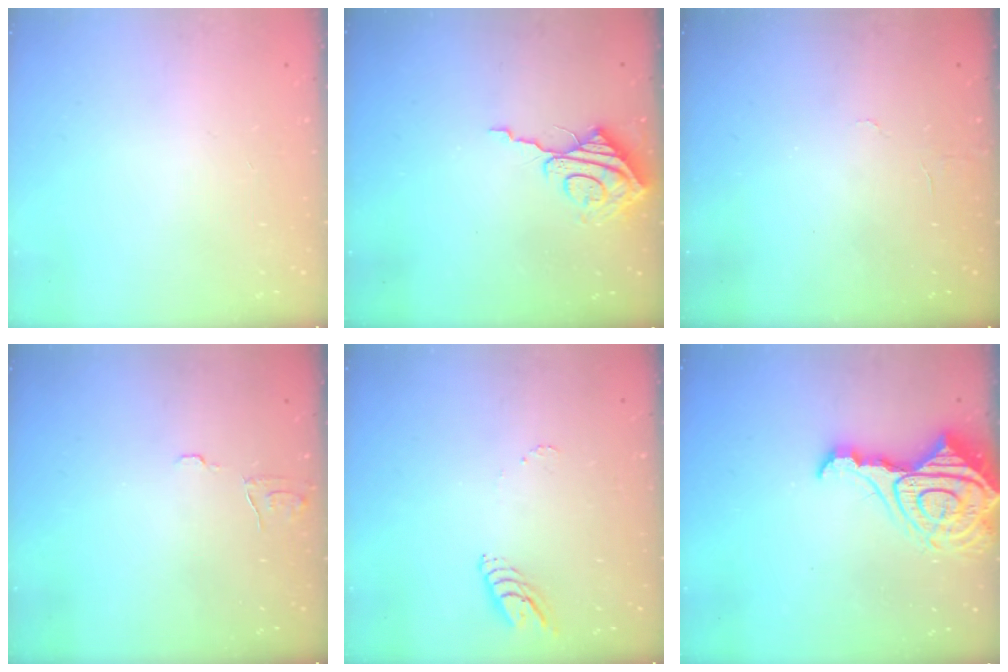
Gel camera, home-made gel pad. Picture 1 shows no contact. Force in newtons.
{"total": 9.4, "press": 9.4, "slide": 1.0}
{"total": 3.4, "press": 3.4, "slide": 0.3}
{"total": 5.9, "press": 5.9, "slide": 0.5}
{"total": 5.6, "press": 5.6, "slide": 0.3}
{"total": 17.6, "press": 17.5, "slide": 2.0}